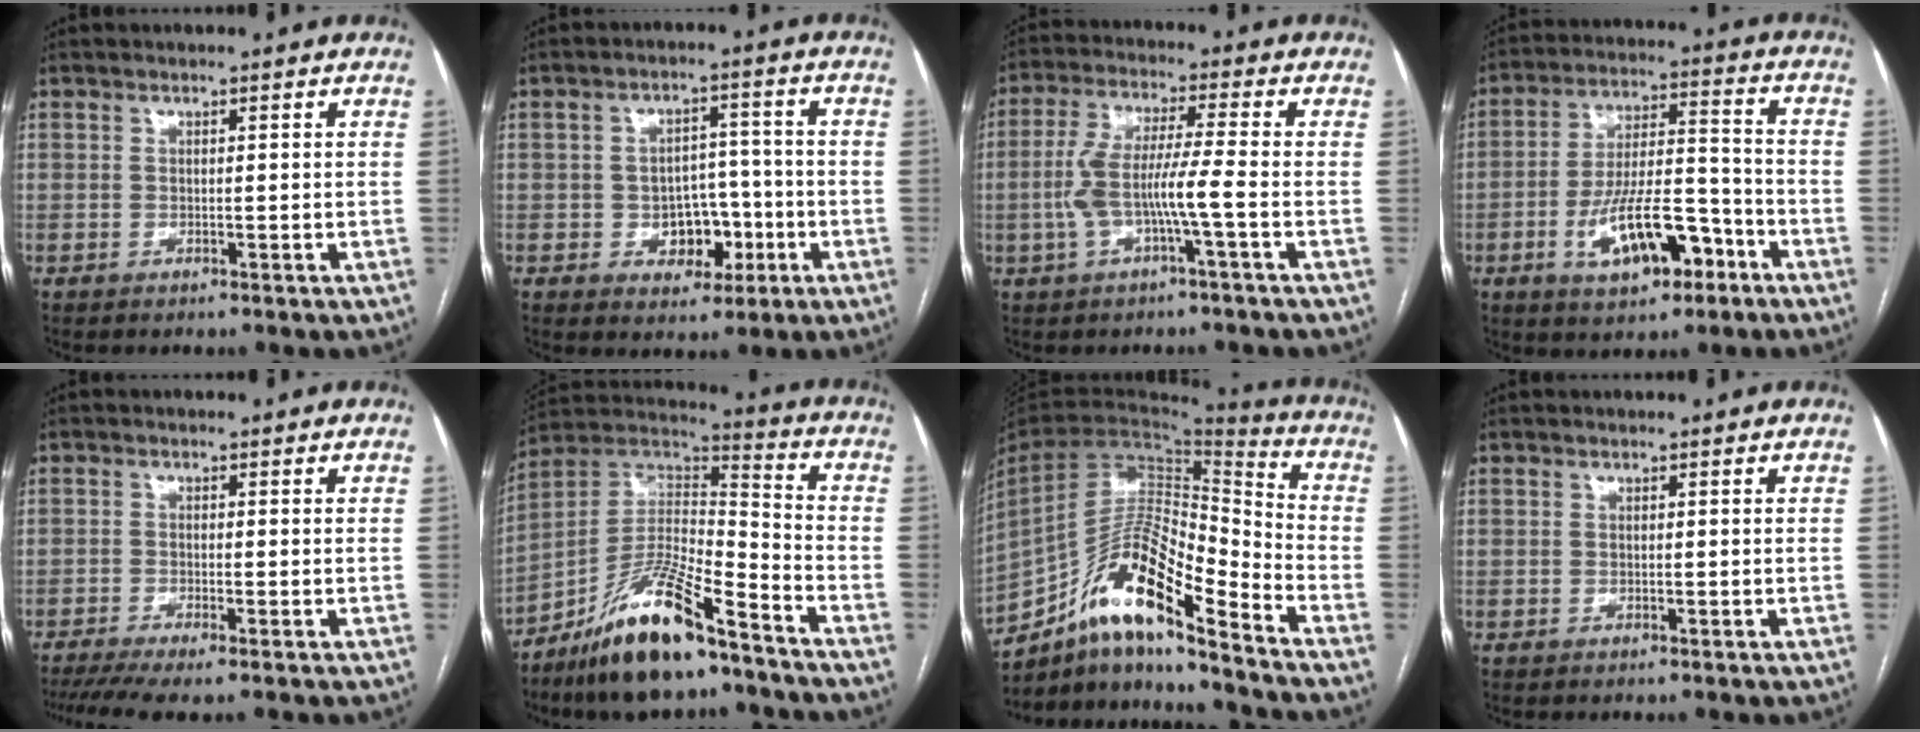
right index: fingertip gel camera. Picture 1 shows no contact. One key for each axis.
{"total": 6.8, "fx": -2.0, "fy": 4.9, "fz": 4.2, "tx": -0.054, "ty": 0.023, "tz": -0.022}
{"total": 8.1, "fx": -2.0, "fy": 0.2, "fz": 7.9, "tx": -0.167, "ty": 0.019, "tz": -0.039}
{"total": 12.9, "fx": -5.9, "fy": 4.8, "fz": 10.5, "tx": -0.188, "ty": 0.017, "tz": -0.089}
{"total": 6.4, "fx": -4.8, "fy": 0.4, "fz": 4.1, "tx": -0.065, "ty": -0.011, "tz": -0.081}
{"total": 16.9, "fx": -11.9, "fy": 3.2, "fz": 11.5, "tx": -0.214, "ty": 0.009, "tz": -0.212}
{"total": 17.8, "fx": -12.4, "fy": 2.6, "fz": 12.5, "tx": -0.242, "ty": 0.012, "tz": -0.222}
{"total": 0.0}